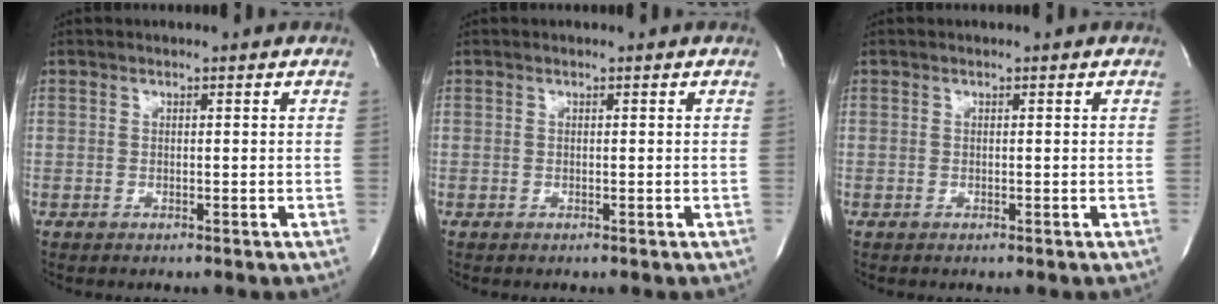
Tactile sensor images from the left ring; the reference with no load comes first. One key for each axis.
{"total": 0.0}
{"total": 0.0}